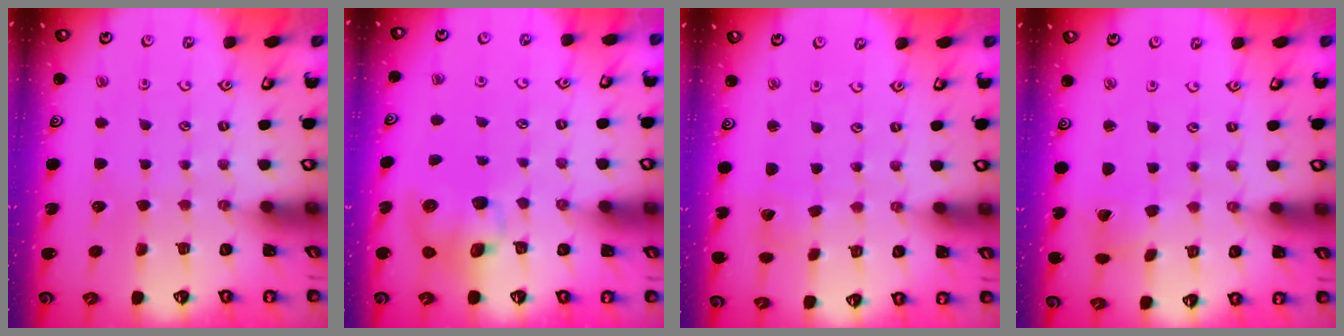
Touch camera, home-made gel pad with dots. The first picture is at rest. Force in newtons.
{"total": 9.4, "press": 9.3, "slide": 1.3}
{"total": 2.2, "press": 2.2, "slide": 0.1}
{"total": 2.9, "press": 2.9, "slide": 0.3}